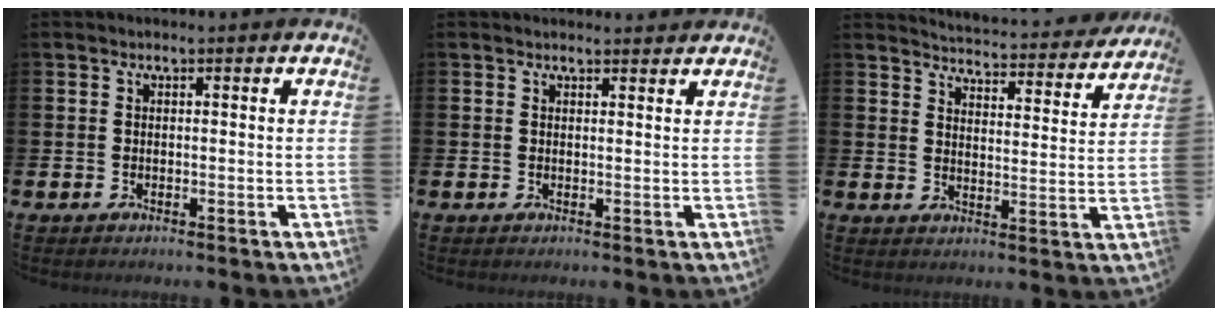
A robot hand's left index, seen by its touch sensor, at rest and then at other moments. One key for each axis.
{"total": 1.3, "fx": 1.3, "fy": 0.2, "fz": 0.0, "tx": 0.007, "ty": -0.006, "tz": 0.022}
{"total": 4.4, "fx": 4.4, "fy": 0.3, "fz": 0.4, "tx": -0.023, "ty": -0.039, "tz": 0.071}